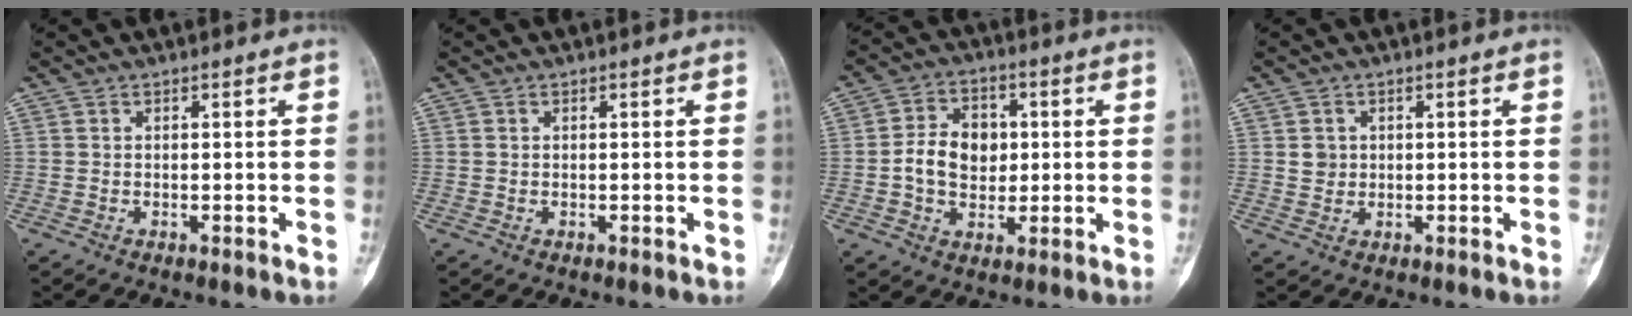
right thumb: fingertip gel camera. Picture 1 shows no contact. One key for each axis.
{"total": 0.0}
{"total": 9.4, "fx": 0.1, "fy": 7.1, "fz": 6.1, "tx": -0.078, "ty": 0.011, "tz": -0.003}
{"total": 2.2, "fx": 0.4, "fy": 2.0, "fz": 0.8, "tx": -0.002, "ty": 0.000, "tz": 0.009}